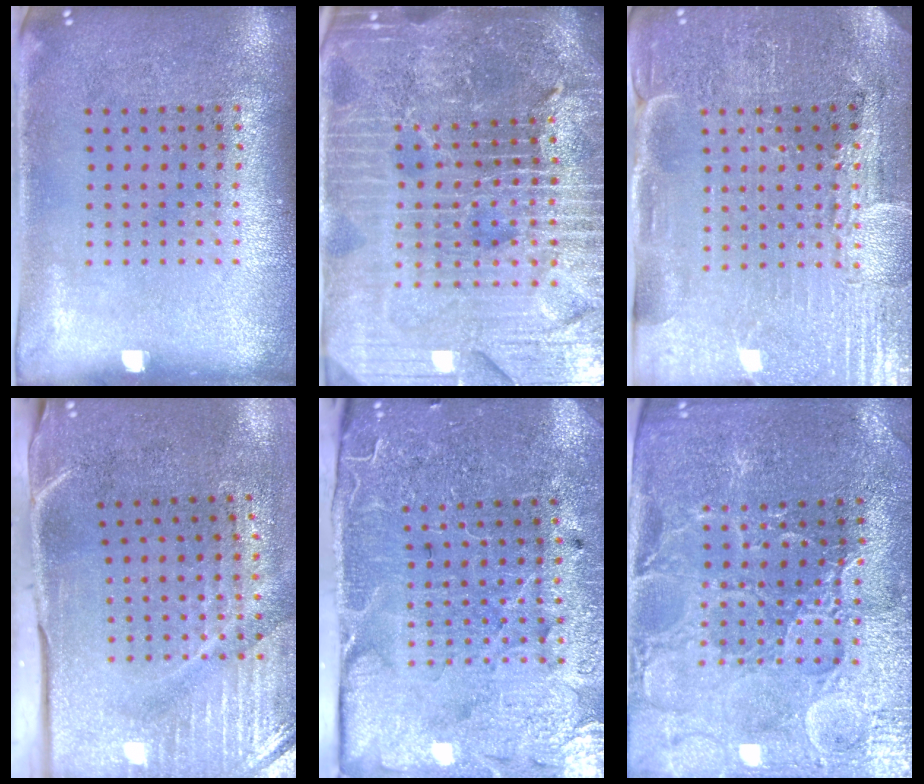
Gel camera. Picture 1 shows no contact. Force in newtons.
{"total": 6.5, "press": 5.7, "slide": 3.0}
{"total": 3.9, "press": 3.8, "slide": 1.1}
{"total": 4.9, "press": 4.0, "slide": 2.8}
{"total": 3.5, "press": 3.4, "slide": 0.7}
{"total": 3.3, "press": 3.2, "slide": 0.5}